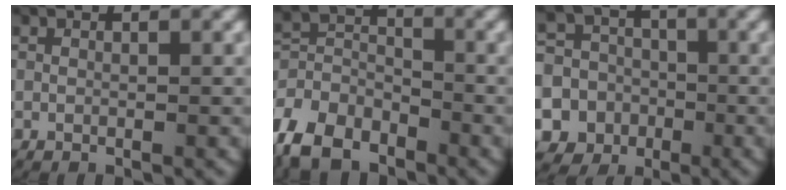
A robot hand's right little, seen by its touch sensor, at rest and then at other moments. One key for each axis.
{"total": 7.4, "fx": -3.1, "fy": 5.9, "fz": 3.2, "tx": -0.082, "ty": -0.027, "tz": -0.051}
{"total": 13.9, "fx": -3.5, "fy": 12.9, "fz": 3.9, "tx": -0.116, "ty": -0.047, "tz": -0.069}